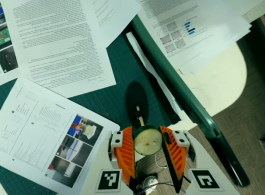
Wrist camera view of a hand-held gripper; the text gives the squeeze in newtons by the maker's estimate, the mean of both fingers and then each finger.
{"total": 11.1, "left": 11.2, "right": 10.9}